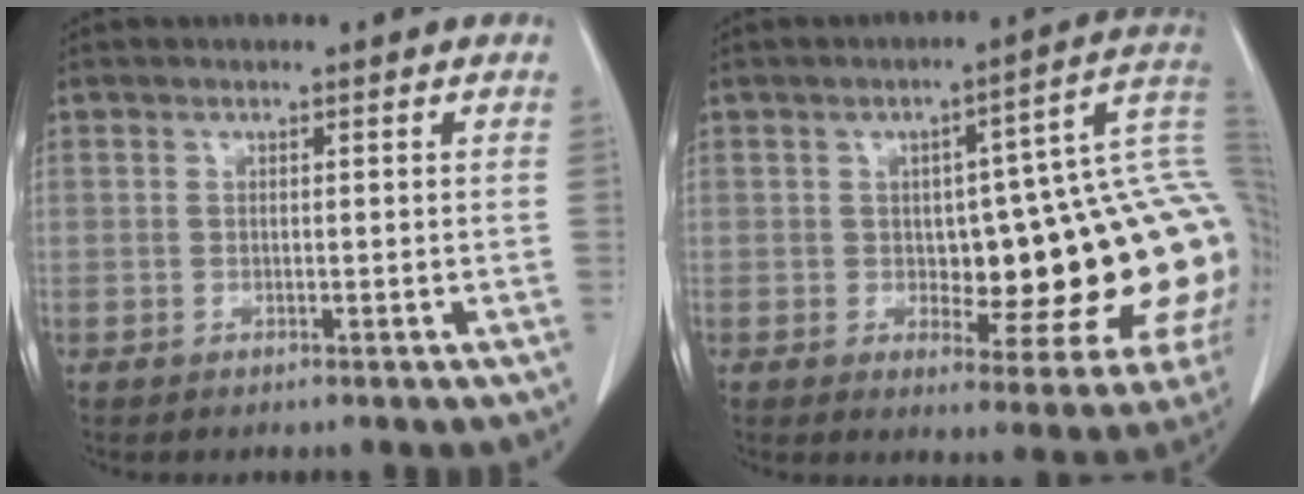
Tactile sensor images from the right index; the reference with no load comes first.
{"total": 21.9, "force": [-0.3, 6.3, 21.0], "torque": [-0.192, 0.034, 0.012]}